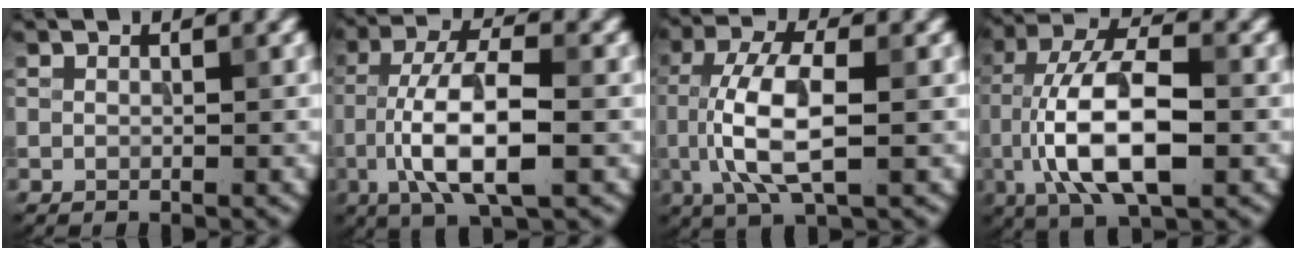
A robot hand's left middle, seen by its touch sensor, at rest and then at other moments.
{"total": 8.8, "force": [-2.5, 2.8, 7.9], "torque": [-0.153, 0.011, -0.050]}
{"total": 7.1, "force": [-0.6, 2.5, 6.7], "torque": [-0.142, 0.006, -0.013]}
{"total": 10.7, "force": [-2.1, 4.2, 9.6], "torque": [-0.179, 0.017, -0.044]}